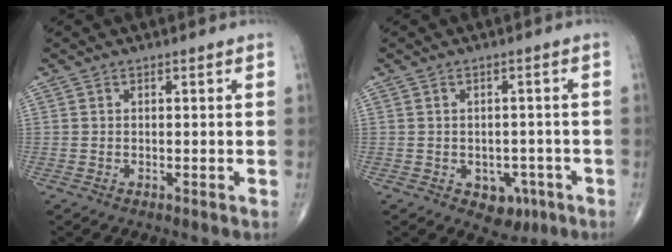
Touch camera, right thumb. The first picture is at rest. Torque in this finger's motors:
{"motor_torque": [-0.02, 0.04, 0.23, 0.18, 0.07]}